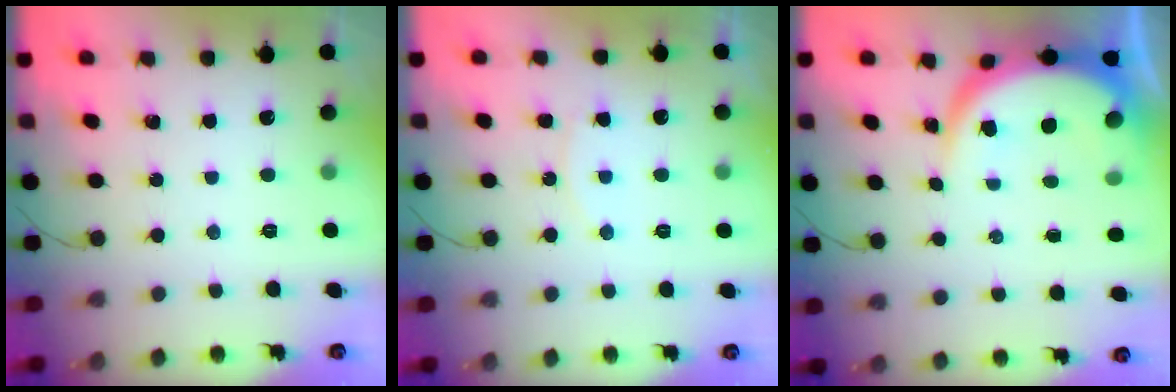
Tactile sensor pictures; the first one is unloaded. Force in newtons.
{"total": 5.8, "press": 5.8, "slide": 0.4}
{"total": 8.5, "press": 8.5, "slide": 0.8}